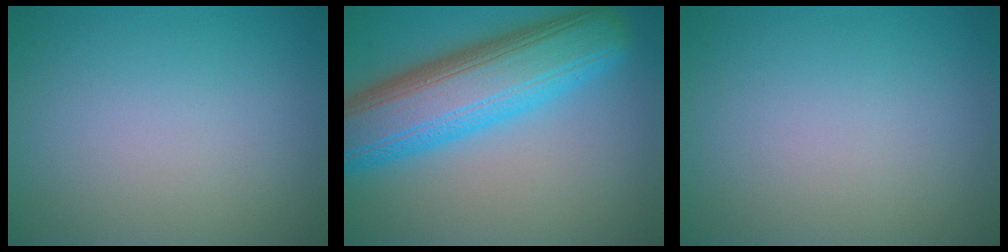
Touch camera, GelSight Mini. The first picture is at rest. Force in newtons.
{"total": 10.8, "press": 10.8, "slide": 0.4}
{"total": 0.0}